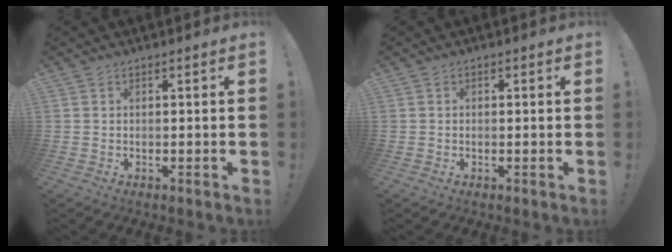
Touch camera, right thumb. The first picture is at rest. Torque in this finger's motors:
{"motor_torque": [-0.03, -0.15, -0.04, 0.12, -0.02]}